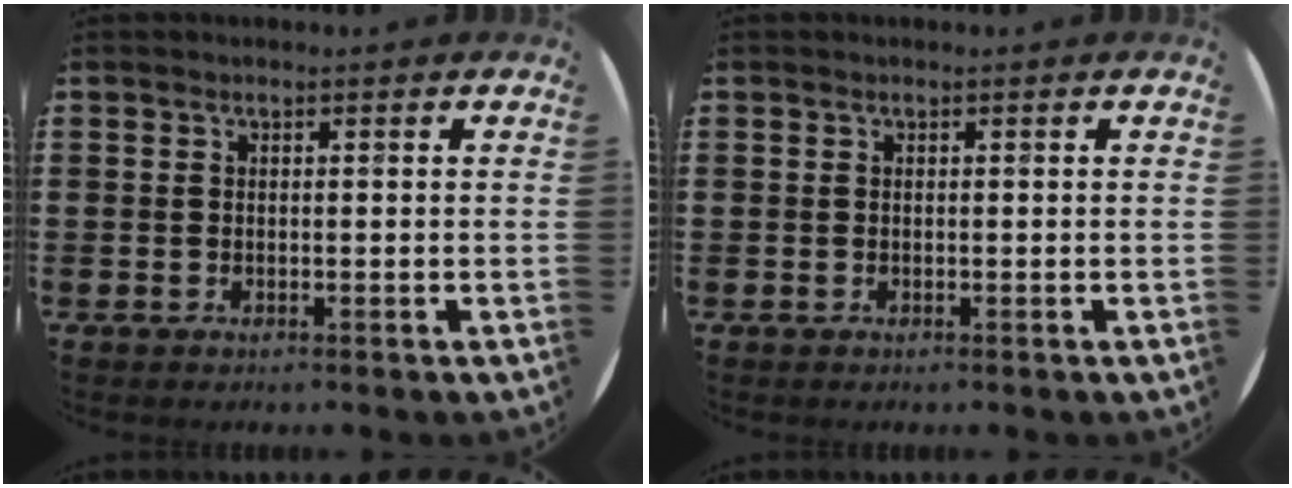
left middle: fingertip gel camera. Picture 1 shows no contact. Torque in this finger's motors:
{"motor_torque": [0.00, 0.00, -0.02, 0.00]}